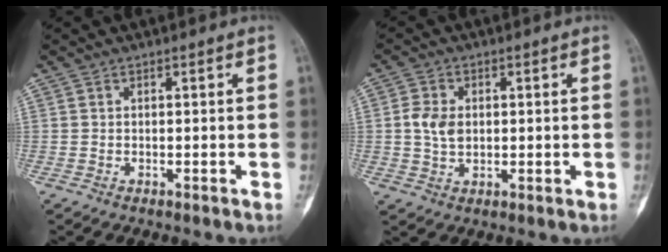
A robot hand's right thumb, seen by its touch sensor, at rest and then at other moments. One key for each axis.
{"total": 5.3, "fx": 0.5, "fy": 3.9, "fz": 3.6, "tx": -0.059, "ty": 0.002, "tz": 0.008}